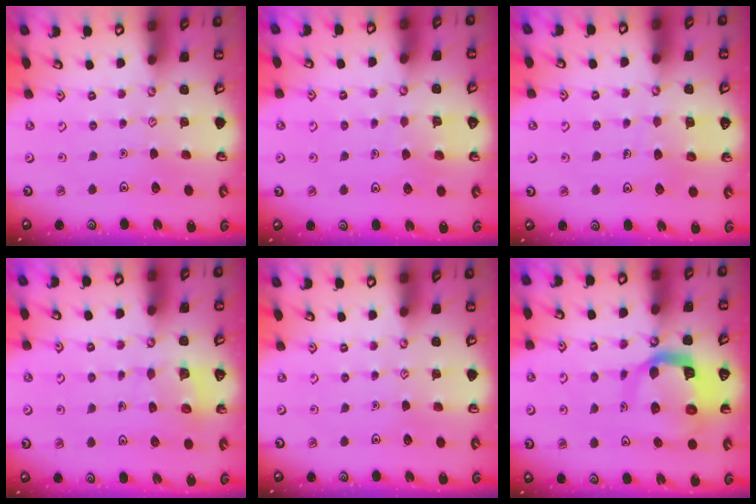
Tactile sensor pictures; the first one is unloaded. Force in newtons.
{"total": 3.9, "press": 3.8, "slide": 0.3}
{"total": 5.6, "press": 5.6, "slide": 0.4}
{"total": 4.7, "press": 4.7, "slide": 0.3}
{"total": 0.0}
{"total": 10.6, "press": 10.5, "slide": 1.3}